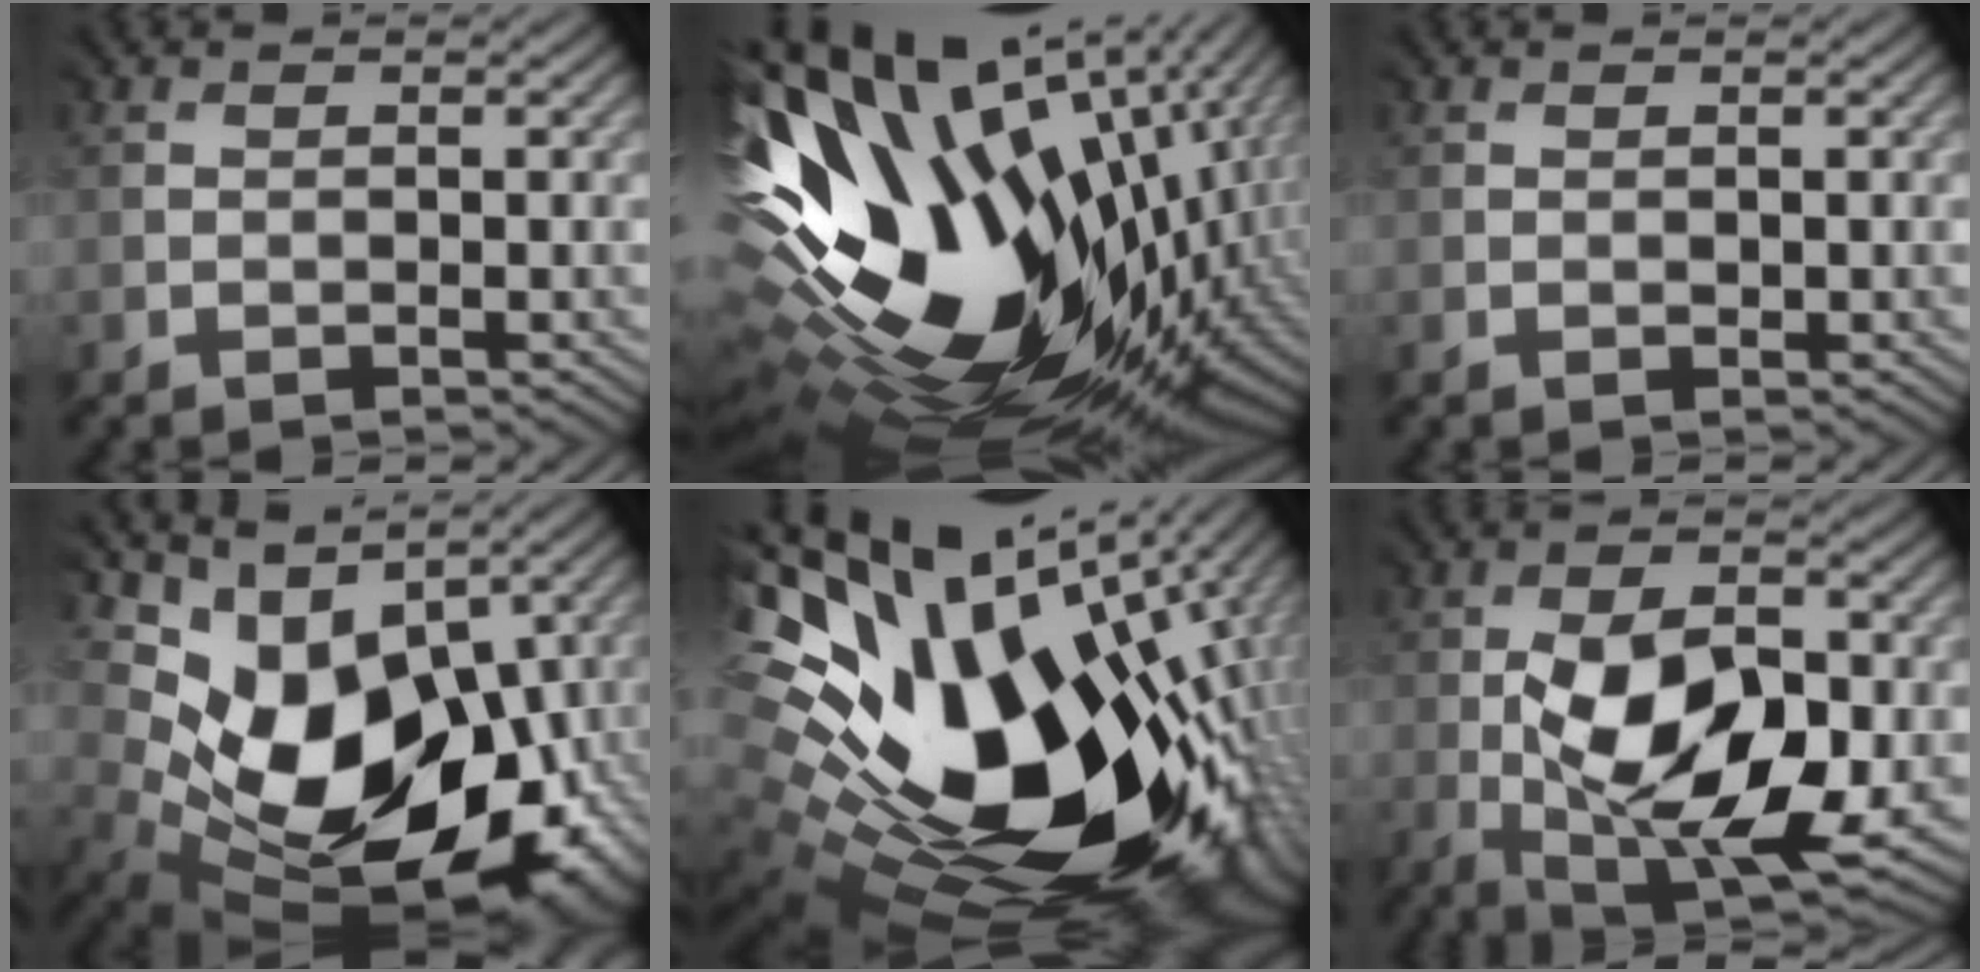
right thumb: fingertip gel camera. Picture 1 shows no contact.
{"total": 19.7, "force": [-1.0, 12.2, 15.4], "torque": [-0.309, -0.047, -0.014]}
{"total": 0.7, "force": [0.0, 0.5, 0.4], "torque": [-0.008, -0.001, 0.002]}
{"total": 15.6, "force": [0.4, 11.2, 10.9], "torque": [-0.143, -0.023, 0.043]}
{"total": 20.6, "force": [3.5, 13.2, 15.4], "torque": [-0.277, -0.045, 0.091]}
{"total": 13.1, "force": [-2.4, 6.6, 11.0], "torque": [-0.192, -0.005, -0.043]}